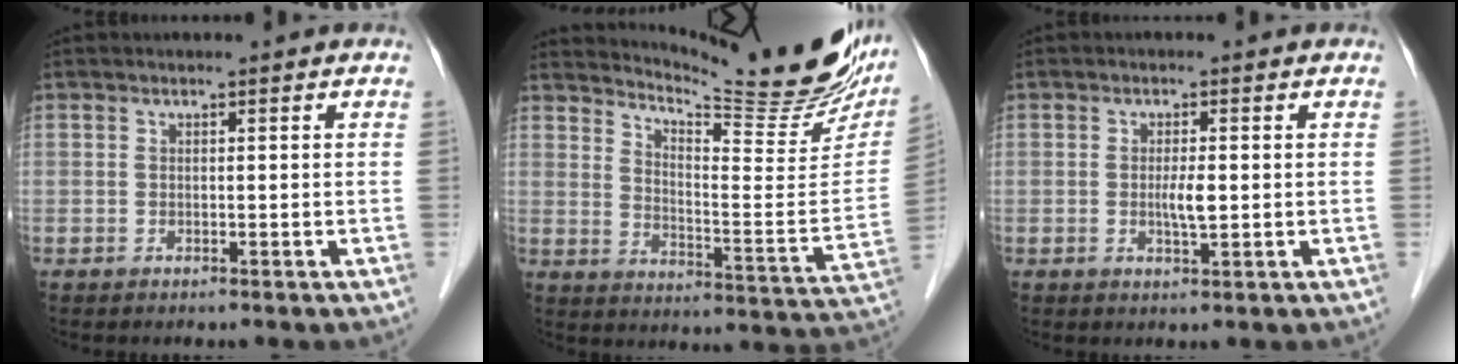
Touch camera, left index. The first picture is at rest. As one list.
[{"total": 21.0, "force": [18.7, 1.5, 9.4], "torque": [-0.143, -0.082, 0.245]}, {"total": 2.7, "force": [-0.1, 0.4, 2.6], "torque": [-0.052, -0.003, -0.001]}]